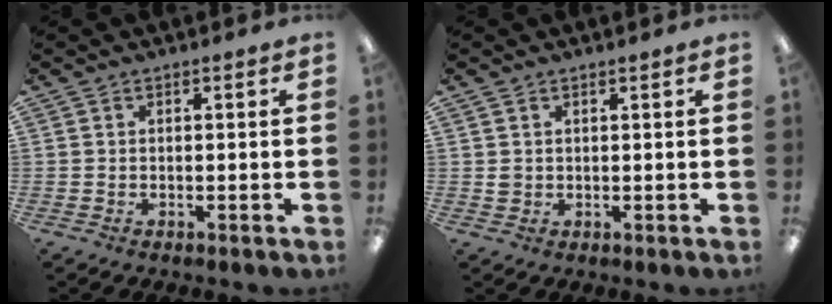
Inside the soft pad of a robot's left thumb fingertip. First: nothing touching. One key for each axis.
{"total": 1.4, "fx": 0.8, "fy": 1.1, "fz": 0.3, "tx": -0.009, "ty": 0.002, "tz": 0.015}